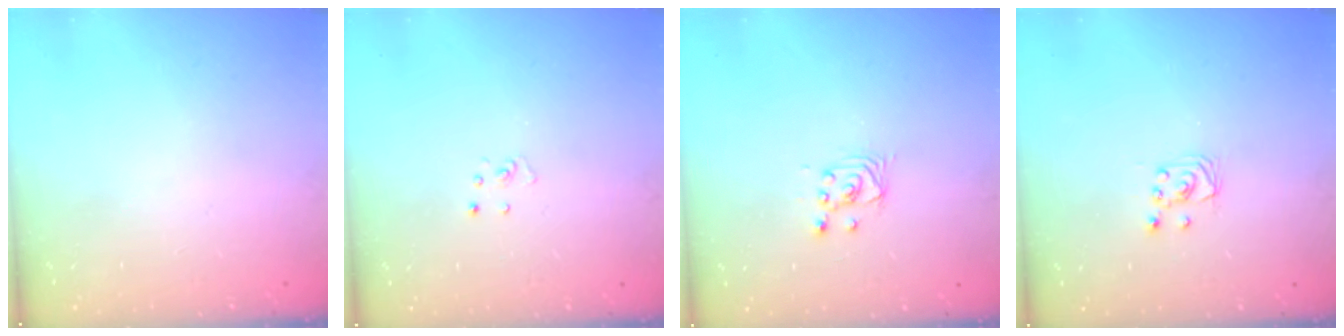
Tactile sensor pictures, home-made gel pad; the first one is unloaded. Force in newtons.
{"total": 2.3, "press": 2.3, "slide": 0.2}
{"total": 2.5, "press": 2.5, "slide": 0.2}
{"total": 2.3, "press": 2.2, "slide": 0.3}